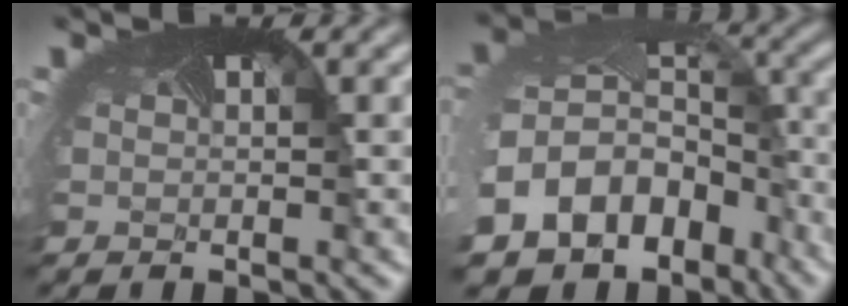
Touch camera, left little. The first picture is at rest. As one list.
[{"total": 18.3, "force": [-8.7, 14.6, 6.9], "torque": [-0.178, -0.067, -0.119]}]